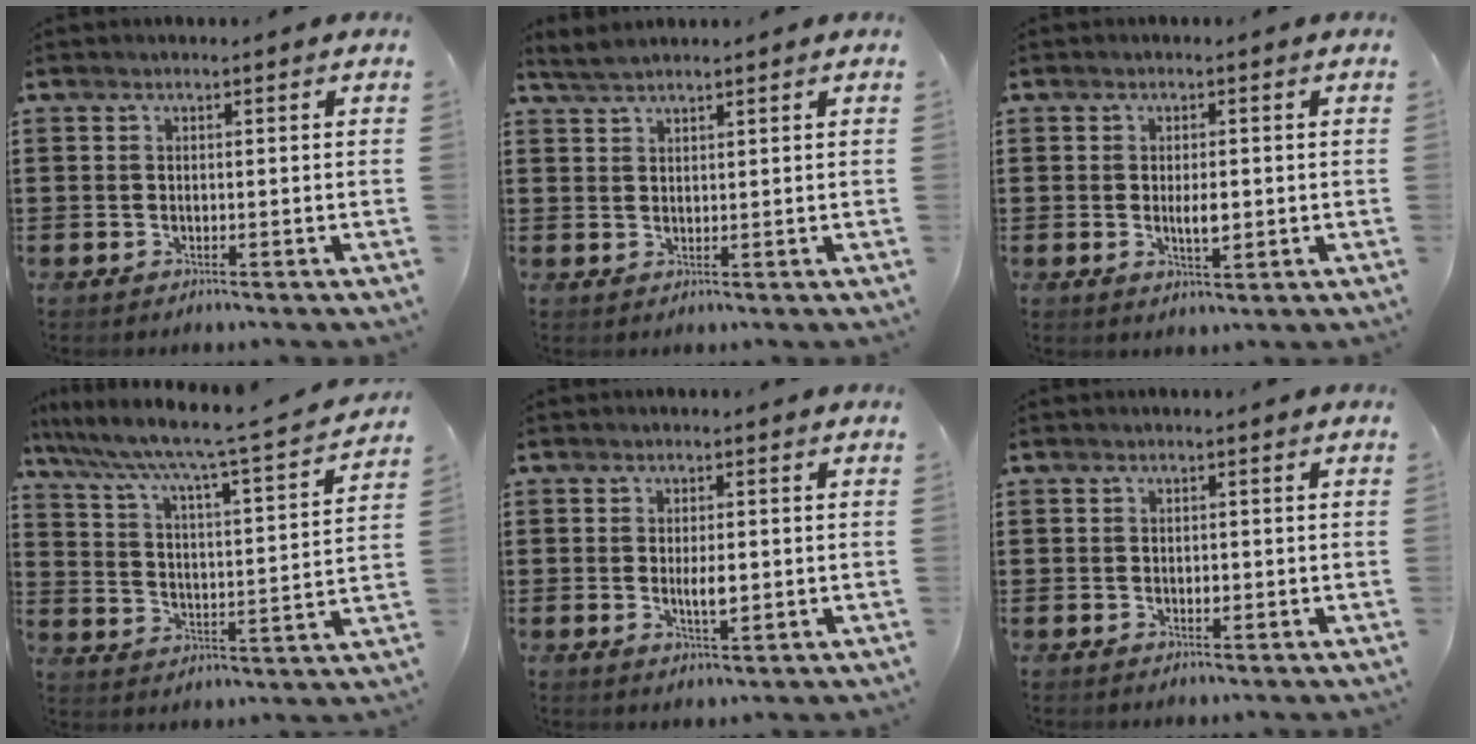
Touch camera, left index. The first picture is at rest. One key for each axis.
{"total": 2.2, "fx": 2.0, "fy": 0.1, "fz": 0.7, "tx": -0.018, "ty": 0.004, "tz": 0.040}
{"total": 3.2, "fx": 0.0, "fy": 1.1, "fz": 3.1, "tx": -0.048, "ty": -0.004, "tz": -0.002}
{"total": 5.7, "fx": 4.7, "fy": -0.5, "fz": 3.1, "tx": -0.085, "ty": -0.049, "tz": 0.066}
{"total": 3.5, "fx": 0.1, "fy": 1.1, "fz": 3.3, "tx": -0.052, "ty": -0.005, "tz": 0.000}
{"total": 1.1, "fx": 0.1, "fy": 0.5, "fz": 1.0, "tx": -0.019, "ty": 0.002, "tz": 0.001}